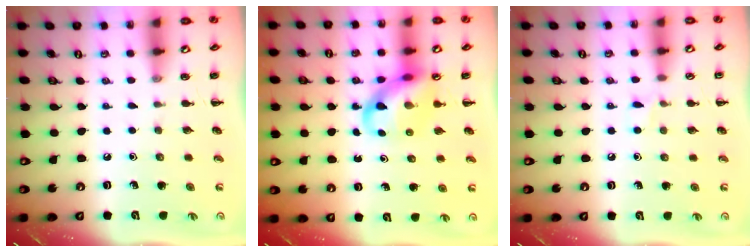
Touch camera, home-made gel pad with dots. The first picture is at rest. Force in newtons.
{"total": 10.2, "press": 9.8, "slide": 2.7}
{"total": 3.8, "press": 3.5, "slide": 1.4}